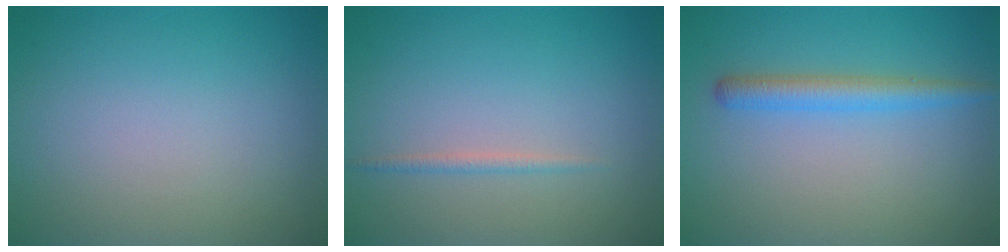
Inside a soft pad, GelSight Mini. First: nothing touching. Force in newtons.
{"total": 0.8, "press": 0.8, "slide": 0.0}
{"total": 2.6, "press": 2.6, "slide": 0.1}